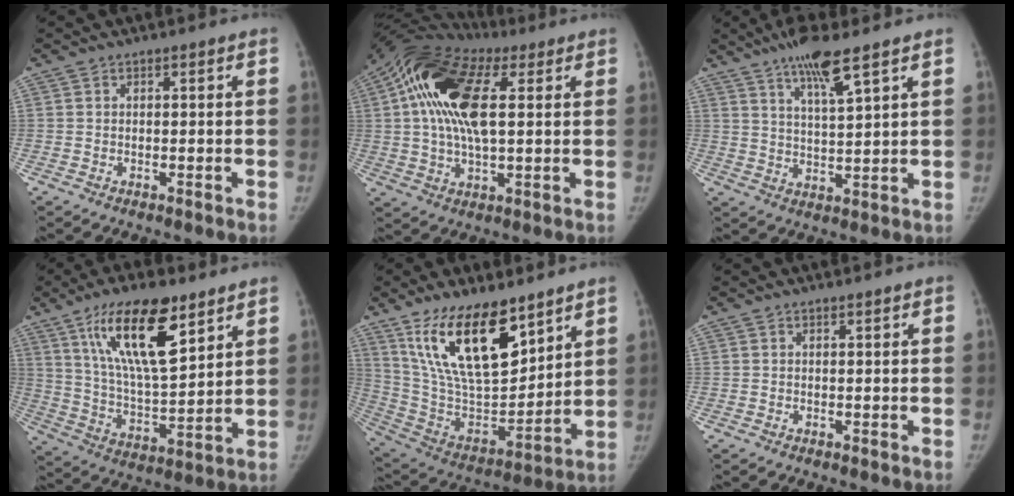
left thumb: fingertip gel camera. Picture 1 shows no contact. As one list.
[{"total": 19.0, "force": [5.2, 9.2, 15.8], "torque": [-0.306, 0.022, 0.081]}, {"total": 8.7, "force": [5.7, 1.0, 6.4], "torque": [-0.116, -0.031, 0.105]}, {"total": 18.2, "force": [10.2, 6.1, 13.8], "torque": [-0.213, -0.051, 0.188]}, {"total": 21.6, "force": [13.3, 8.9, 14.5], "torque": [-0.218, -0.075, 0.258]}, {"total": 0.0}]